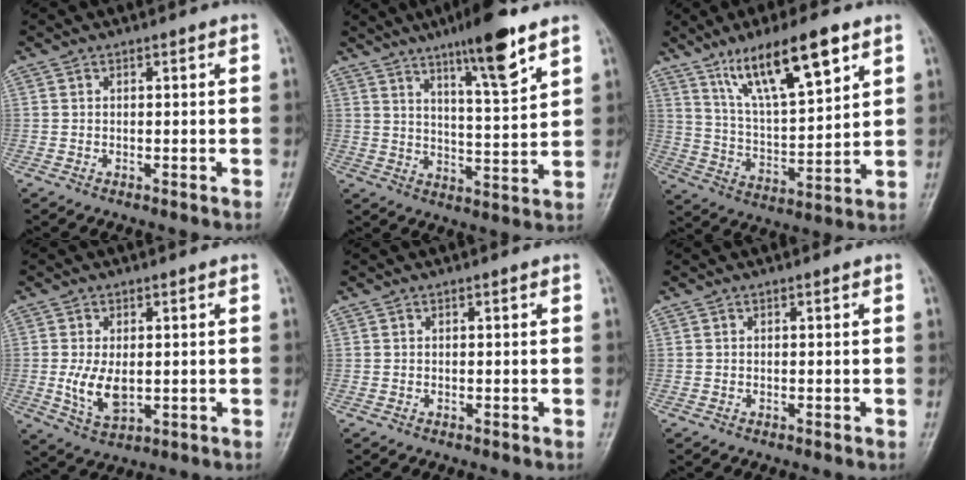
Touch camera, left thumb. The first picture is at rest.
{"total": 12.4, "force": [8.0, 1.7, 9.4], "torque": [-0.143, -0.045, 0.131]}
{"total": 15.9, "force": [9.4, 4.3, 12.1], "torque": [-0.193, -0.037, 0.176]}
{"total": 6.7, "force": [-0.2, 3.8, 5.5], "torque": [-0.102, -0.014, 0.005]}
{"total": 0.0}
{"total": 0.0}